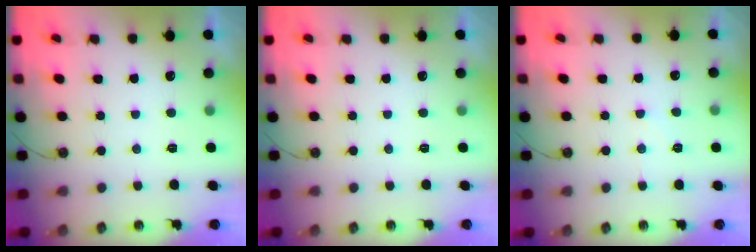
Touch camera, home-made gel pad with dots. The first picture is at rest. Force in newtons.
{"total": 0.0}
{"total": 5.0, "press": 4.9, "slide": 0.7}